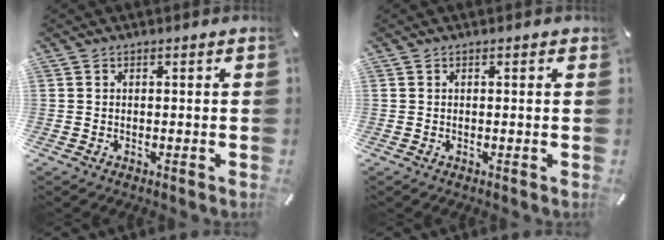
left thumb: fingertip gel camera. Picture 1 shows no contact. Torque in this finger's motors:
{"motor_torque": [0.41, 0.33, 0.22, -0.28, 0.00]}